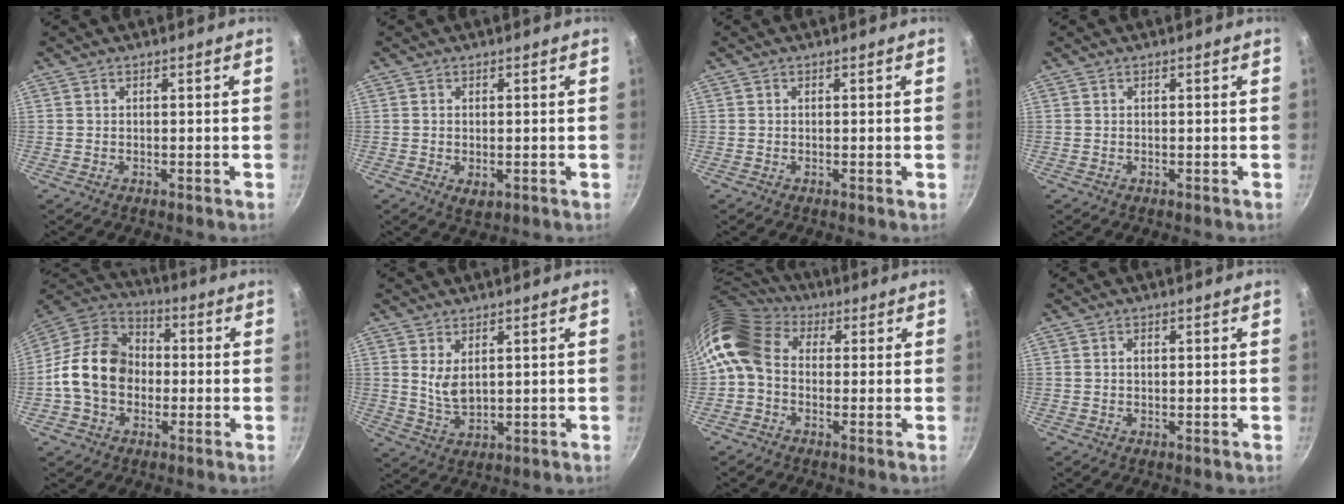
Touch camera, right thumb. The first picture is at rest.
{"total": 2.4, "force": [-0.4, 1.4, 1.9], "torque": [-0.031, -0.007, -0.004]}
{"total": 0.0}
{"total": 0.0}
{"total": 15.4, "force": [-1.6, 12.0, 9.6], "torque": [-0.135, 0.037, -0.047]}
{"total": 4.8, "force": [1.7, 2.5, 3.7], "torque": [-0.061, -0.022, 0.039]}
{"total": 11.5, "force": [0.0, 8.9, 7.3], "torque": [-0.137, 0.032, -0.023]}
{"total": 0.7, "force": [0.1, 0.5, 0.5], "torque": [-0.007, 0.003, 0.003]}